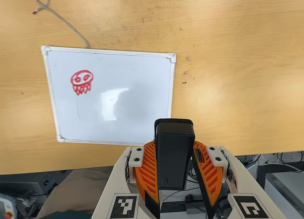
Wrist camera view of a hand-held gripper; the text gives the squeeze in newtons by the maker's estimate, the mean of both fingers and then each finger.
{"total": 6.5, "left": 5.0, "right": 8.0}